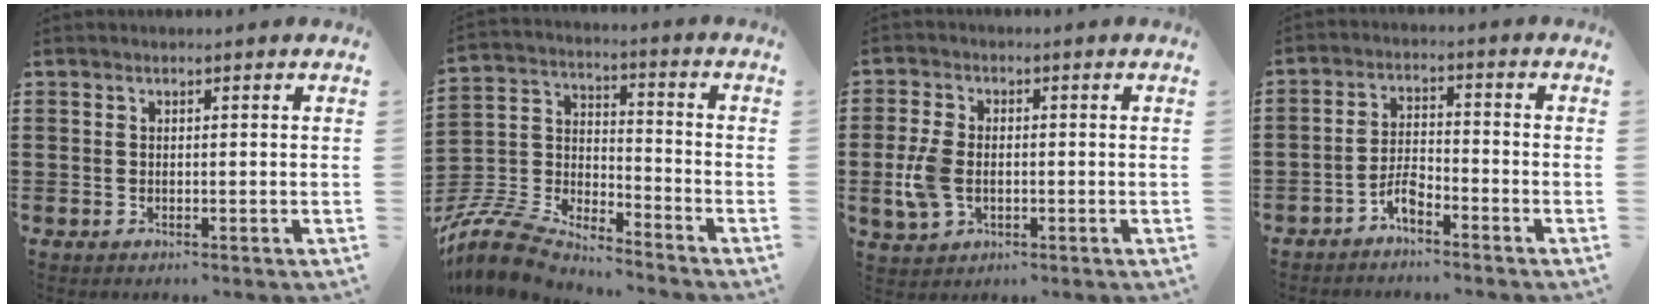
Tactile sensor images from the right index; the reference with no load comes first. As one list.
[{"total": 8.1, "force": [-7.6, 1.5, 2.2], "torque": [-0.074, -0.005, -0.160]}, {"total": 5.4, "force": [-0.9, 3.4, 4.1], "torque": [-0.112, -0.005, -0.025]}, {"total": 3.9, "force": [-3.1, 1.1, 2.2], "torque": [-0.057, 0.004, -0.065]}]